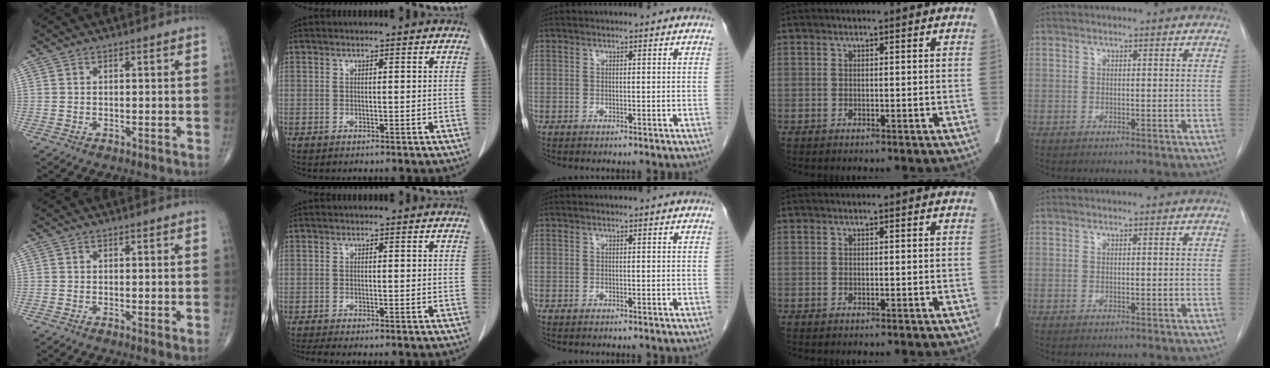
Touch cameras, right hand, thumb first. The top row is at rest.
{"thumb": {"total": 1.4, "force": [-0.1, 0.2, 1.3], "torque": [-0.027, -0.007, -0.005]}, "index": {"total": 1.9, "force": [-1.4, -0.1, 1.2], "torque": [-0.027, -0.006, -0.030]}}